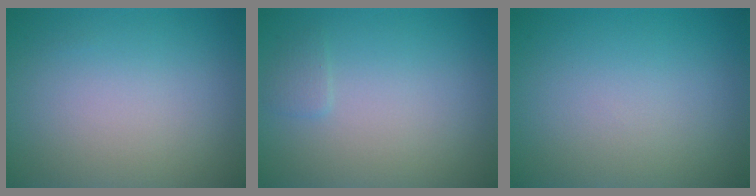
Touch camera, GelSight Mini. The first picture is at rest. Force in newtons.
{"total": 0.8, "press": 0.8, "slide": 0.0}
{"total": 0.0}